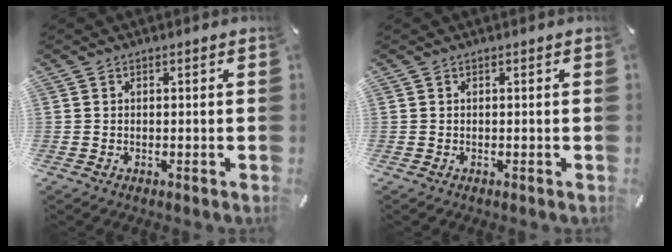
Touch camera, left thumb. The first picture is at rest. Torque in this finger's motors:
{"motor_torque": [0.00, 0.00, -0.01, -0.01, 0.00]}